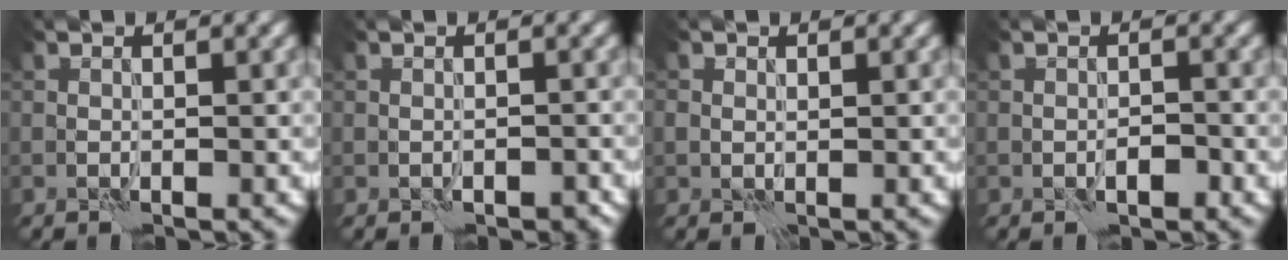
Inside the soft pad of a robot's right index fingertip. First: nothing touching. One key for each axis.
{"total": 1.1, "fx": -0.8, "fy": 0.7, "fz": 0.5, "tx": -0.007, "ty": 0.003, "tz": -0.009}
{"total": 0.9, "fx": 0.3, "fy": 0.9, "fz": 0.1, "tx": -0.002, "ty": -0.004, "tz": 0.007}
{"total": 1.1, "fx": -0.6, "fy": 0.6, "fz": 0.7, "tx": -0.009, "ty": 0.002, "tz": -0.009}